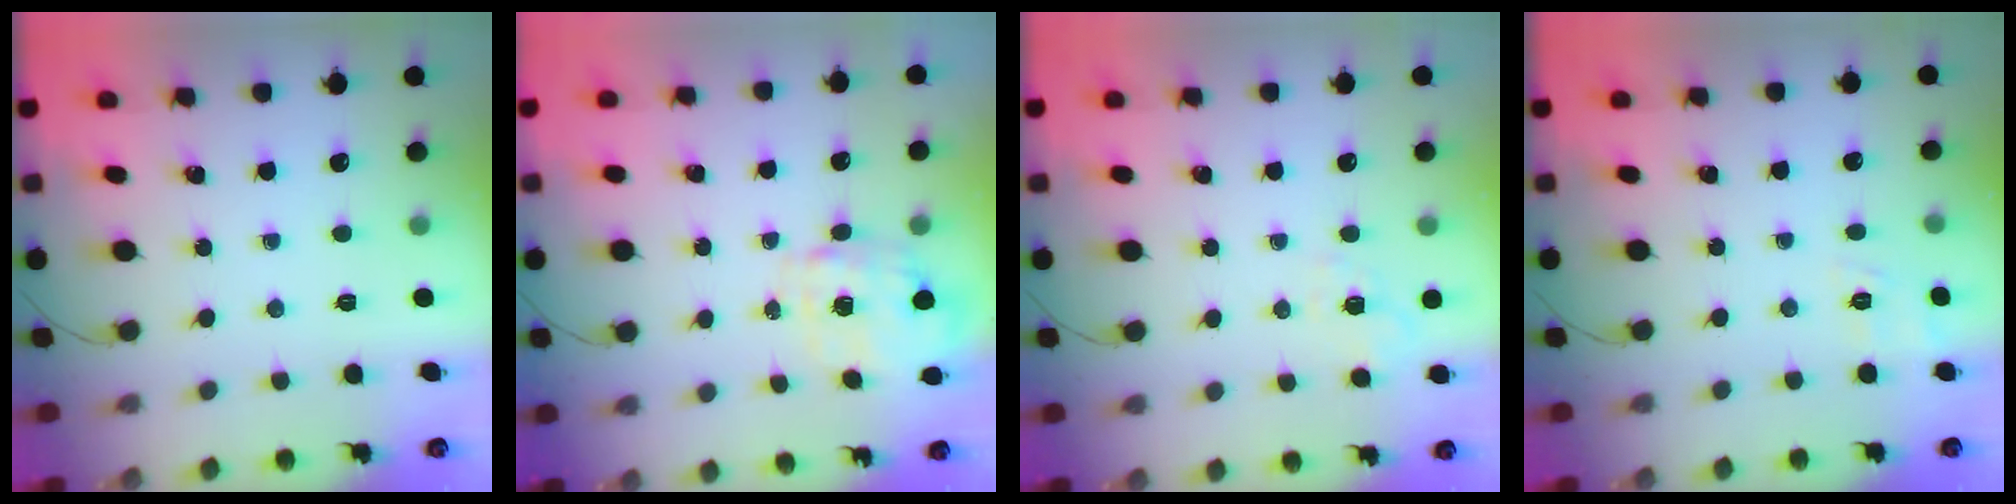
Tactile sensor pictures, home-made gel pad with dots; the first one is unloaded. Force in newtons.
{"total": 3.9, "press": 3.9, "slide": 0.8}
{"total": 1.9, "press": 0.8, "slide": 1.8}
{"total": 3.0, "press": 2.4, "slide": 1.8}